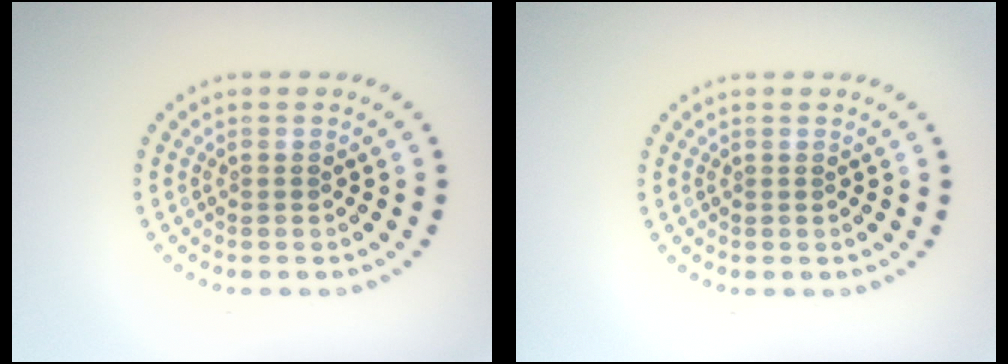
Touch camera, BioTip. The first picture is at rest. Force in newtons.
{"total": 0.0}